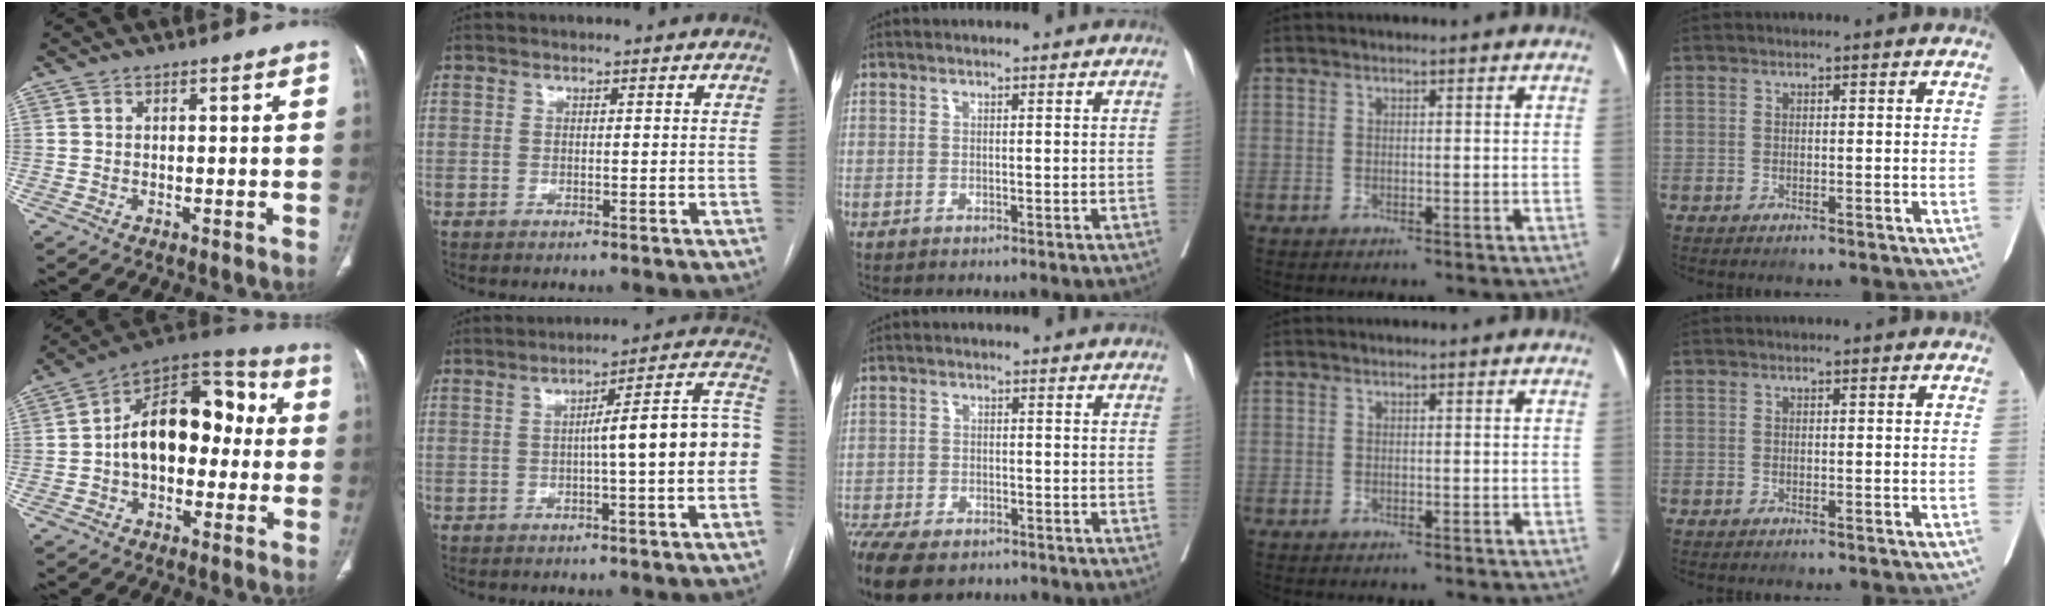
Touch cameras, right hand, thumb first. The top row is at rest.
{"thumb": {"total": 17.8, "force": [0.0, 11.3, 13.8], "torque": [-0.177, 0.054, -0.012]}, "index": {"total": 13.0, "force": [-1.3, 0.5, 12.9], "torque": [-0.166, 0.038, -0.023]}, "middle": {"total": 12.6, "force": [-9.2, 5.5, 6.5], "torque": [-0.147, -0.011, -0.142]}}